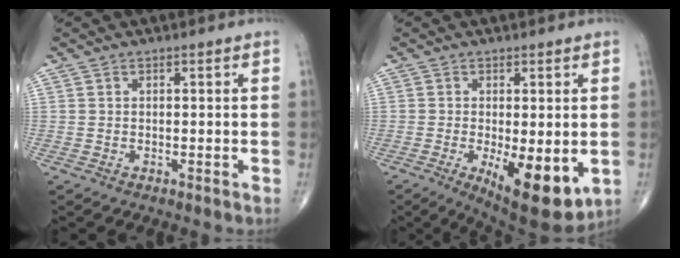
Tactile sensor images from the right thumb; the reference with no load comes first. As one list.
[{"total": 12.4, "force": [-3.0, 4.6, 11.1], "torque": [-0.154, -0.026, -0.031]}]